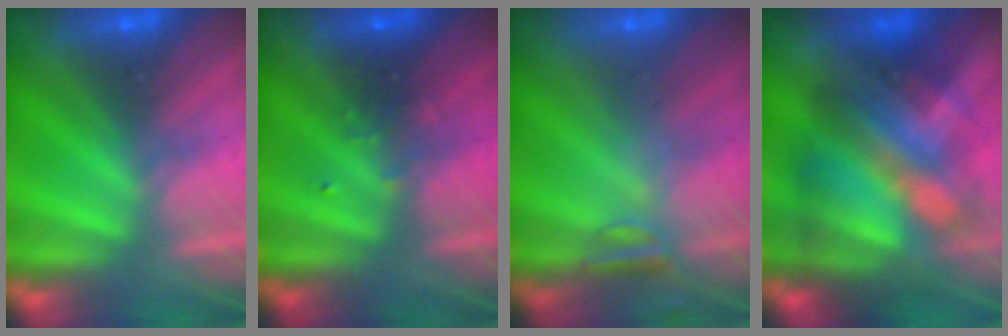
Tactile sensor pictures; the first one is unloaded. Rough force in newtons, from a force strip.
{"total": 2.4}
{"total": 2.4}
{"total": 7.0}